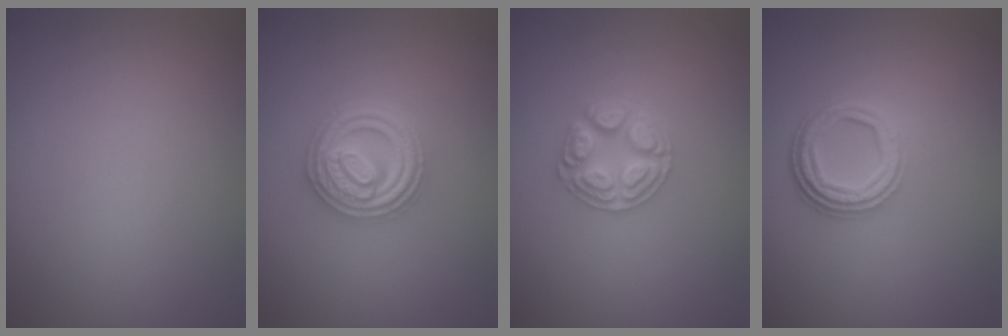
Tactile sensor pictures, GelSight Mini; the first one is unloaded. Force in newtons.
{"total": 4.9, "press": 4.9, "slide": 0.7}
{"total": 3.0, "press": 2.9, "slide": 0.4}
{"total": 4.2, "press": 3.2, "slide": 2.8}